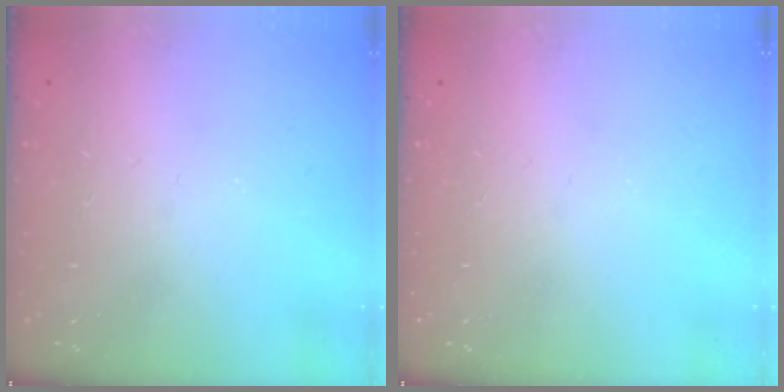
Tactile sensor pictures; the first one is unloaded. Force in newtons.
{"total": 0.0}